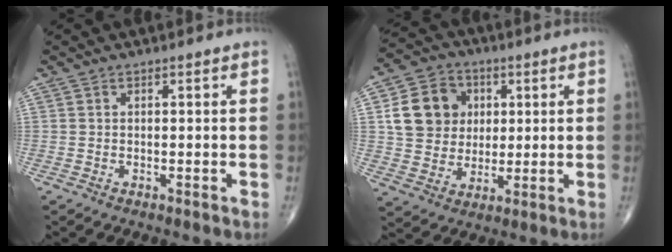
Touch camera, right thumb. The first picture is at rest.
{"total": 12.8, "force": [2.9, 11.1, 5.8], "torque": [-0.075, 0.003, 0.051]}